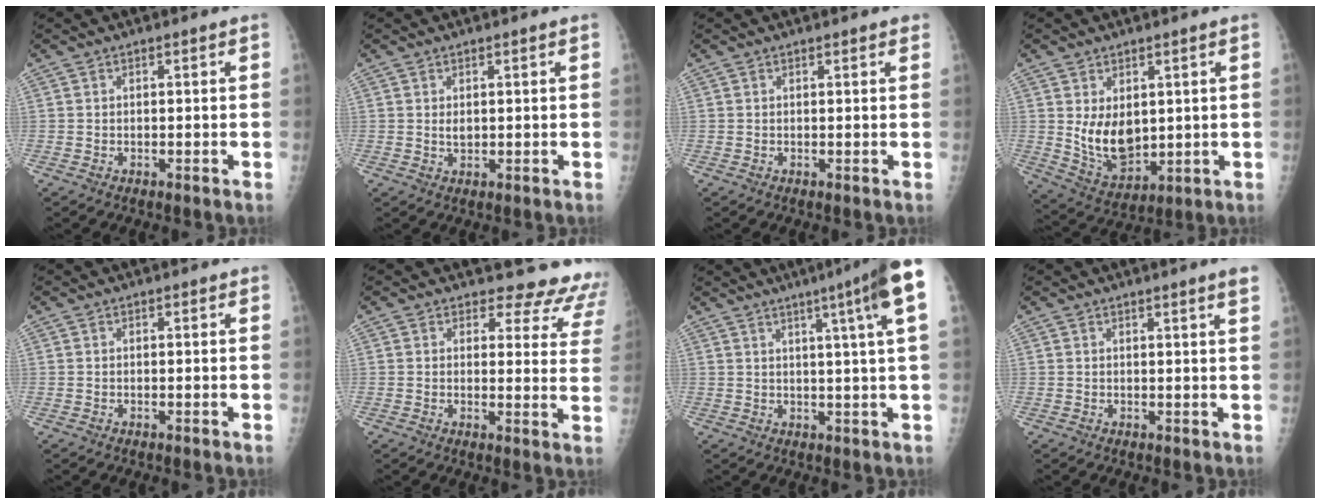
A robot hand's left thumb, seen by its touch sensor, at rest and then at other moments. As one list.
[{"total": 1.5, "force": [0.6, 0.5, 1.3], "torque": [-0.024, -0.005, 0.015]}, {"total": 1.4, "force": [1.1, 0.1, 0.9], "torque": [-0.008, 0.002, 0.013]}, {"total": 9.1, "force": [1.5, 5.7, 6.9], "torque": [-0.093, -0.026, 0.053]}, {"total": 0.0}, {"total": 11.7, "force": [11.0, 4.0, 0.5], "torque": [0.044, -0.093, 0.091]}, {"total": 11.5, "force": [4.9, -0.9, 10.4], "torque": [-0.143, -0.003, 0.059]}, {"total": 2.6, "force": [1.7, -0.6, 1.8], "torque": [-0.023, -0.009, 0.025]}]